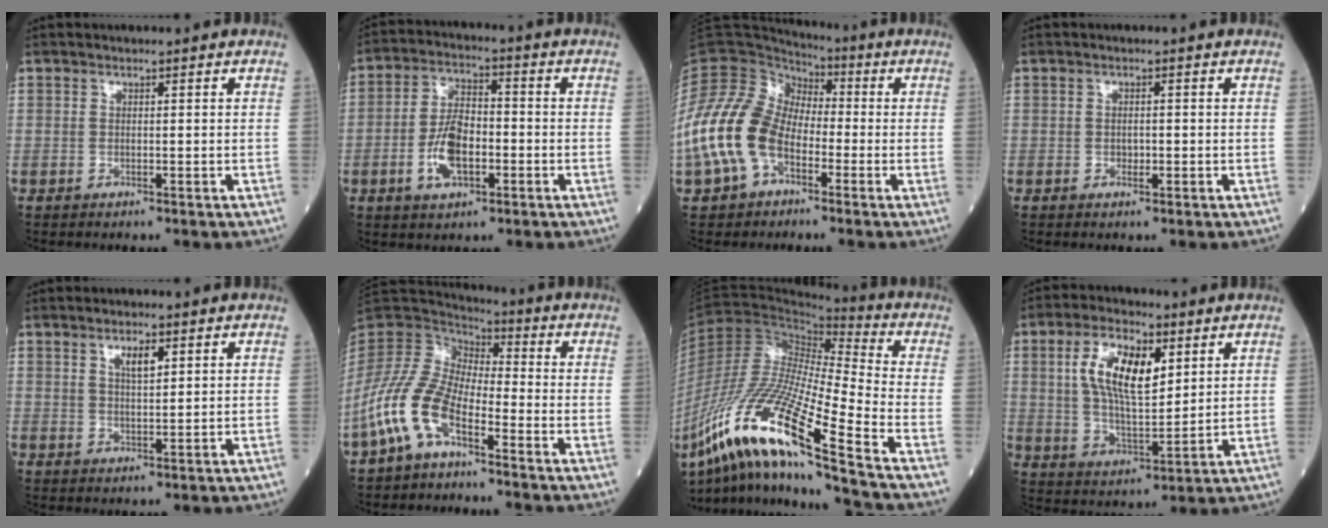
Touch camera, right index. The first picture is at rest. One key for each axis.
{"total": 8.2, "fx": -2.5, "fy": 4.0, "fz": 6.8, "tx": -0.140, "ty": 0.009, "tz": -0.045}
{"total": 12.8, "fx": -4.0, "fy": 8.6, "fz": 8.5, "tx": -0.214, "ty": 0.022, "tz": -0.081}
{"total": 1.0, "fx": -0.3, "fy": 0.7, "fz": 0.6, "tx": -0.011, "ty": 0.001, "tz": -0.003}
{"total": 3.1, "fx": 1.6, "fy": 0.9, "fz": 2.5, "tx": -0.045, "ty": 0.001, "tz": 0.029}
{"total": 10.8, "fx": -5.6, "fy": 4.7, "fz": 7.9, "tx": -0.189, "ty": 0.008, "tz": -0.119}
{"total": 21.9, "fx": -13.4, "fy": -0.1, "fz": 17.4, "tx": -0.362, "ty": -0.050, "tz": -0.253}
{"total": 11.5, "fx": 4.0, "fy": 4.4, "fz": 9.9, "tx": -0.196, "ty": 0.010, "tz": 0.078}